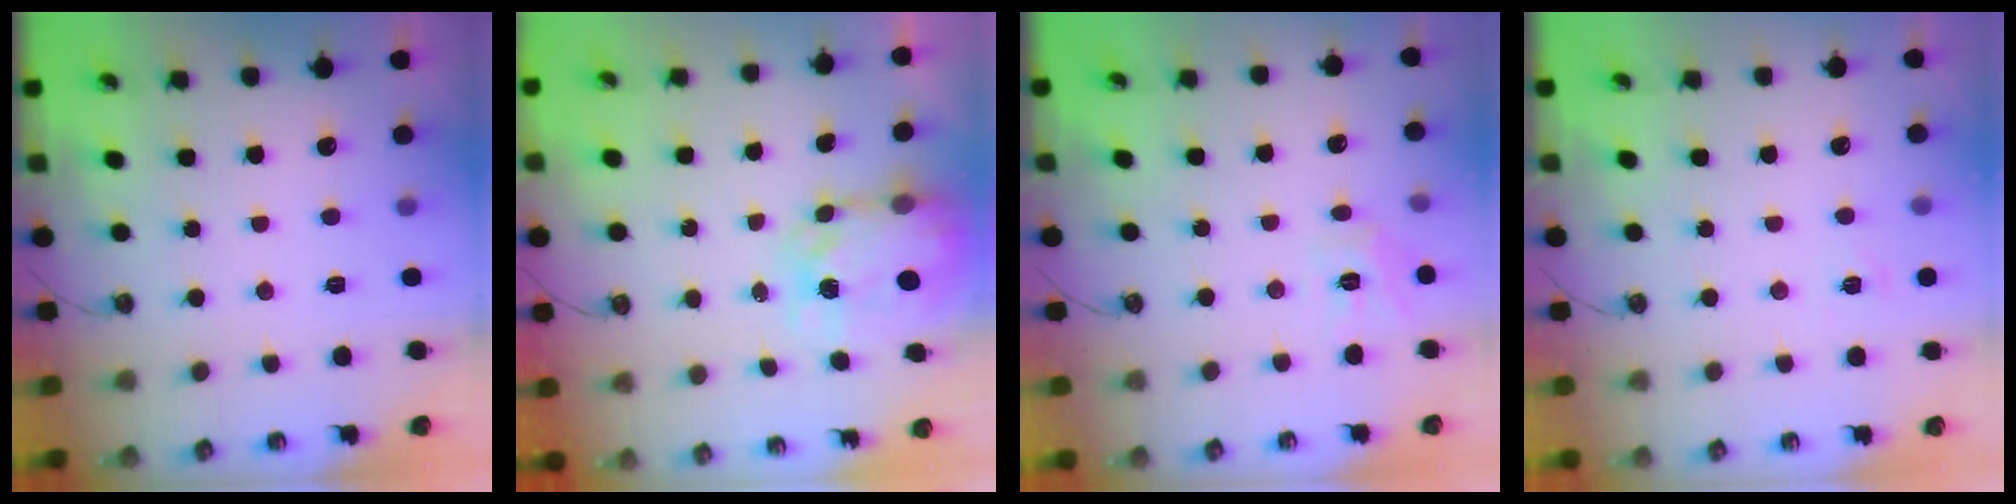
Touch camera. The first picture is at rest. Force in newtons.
{"total": 5.4, "press": 5.4, "slide": 0.6}
{"total": 7.0, "press": 7.0, "slide": 0.5}
{"total": 3.4, "press": 3.4, "slide": 0.4}